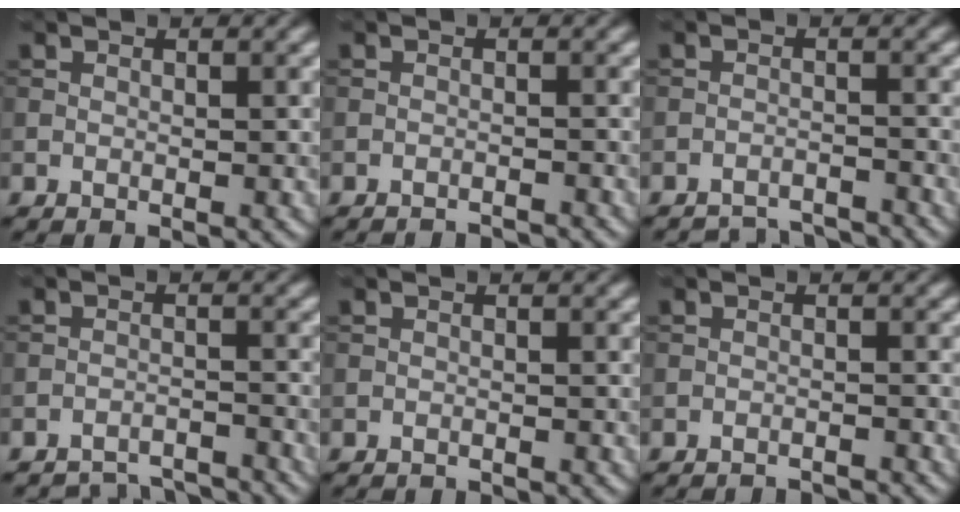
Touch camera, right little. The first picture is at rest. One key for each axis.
{"total": 2.8, "fx": -2.8, "fy": 0.3, "fz": 0.6, "tx": -0.007, "ty": 0.004, "tz": -0.039}
{"total": 4.7, "fx": -4.6, "fy": 0.6, "fz": 0.6, "tx": -0.009, "ty": -0.002, "tz": -0.067}
{"total": 5.2, "fx": -5.1, "fy": 0.8, "fz": 0.7, "tx": -0.011, "ty": -0.003, "tz": -0.073}
{"total": 1.2, "fx": -1.2, "fy": 0.1, "fz": 0.1, "tx": 0.004, "ty": -0.006, "tz": -0.021}
{"total": 3.2, "fx": -3.2, "fy": 0.3, "fz": 0.6, "tx": -0.007, "ty": 0.004, "tz": -0.044}